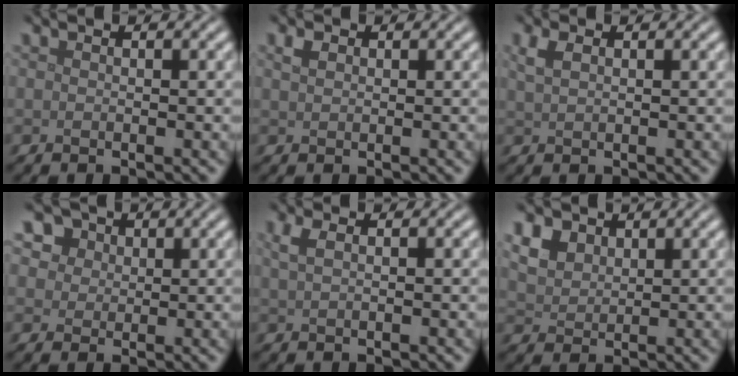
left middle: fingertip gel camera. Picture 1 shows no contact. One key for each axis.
{"total": 1.1, "fx": 0.6, "fy": 0.7, "fz": 0.6, "tx": -0.013, "ty": 0.002, "tz": 0.010}
{"total": 1.5, "fx": 0.8, "fy": 0.7, "fz": 1.1, "tx": -0.026, "ty": 0.003, "tz": 0.018}
{"total": 7.4, "fx": 4.1, "fy": 5.4, "fz": 3.1, "tx": -0.071, "ty": 0.012, "tz": 0.057}
{"total": 1.5, "fx": 0.7, "fy": 0.6, "fz": 1.2, "tx": -0.025, "ty": 0.005, "tz": 0.015}
{"total": 3.9, "fx": 2.3, "fy": 2.6, "fz": 1.7, "tx": -0.053, "ty": 0.003, "tz": 0.051}